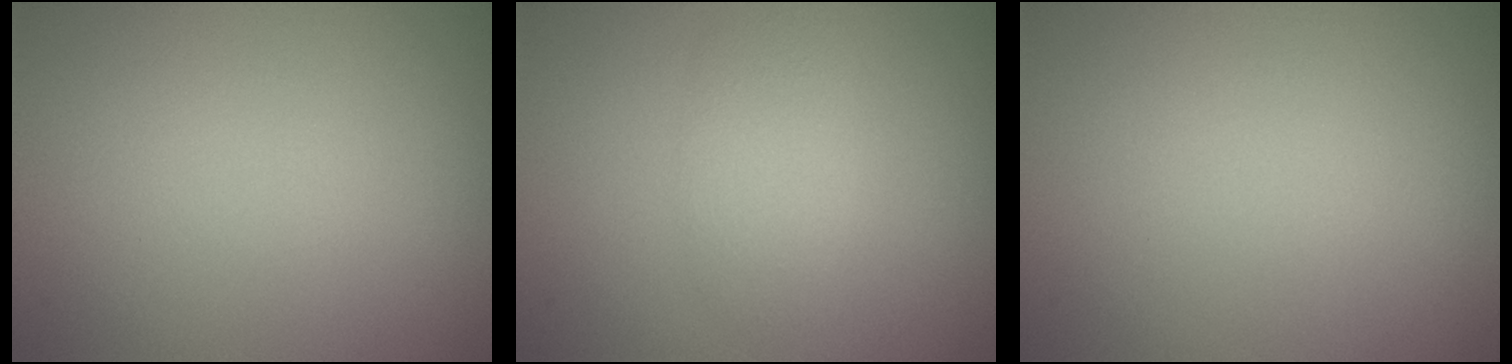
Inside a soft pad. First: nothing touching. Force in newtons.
{"total": 2.4, "press": 2.4, "slide": 0.1}
{"total": 0.0}